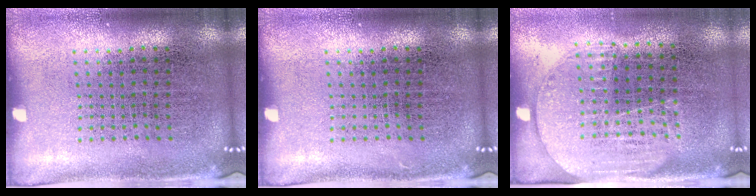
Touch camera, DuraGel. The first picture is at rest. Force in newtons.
{"total": 0.0}
{"total": 1.5, "press": 1.2, "slide": 0.9}